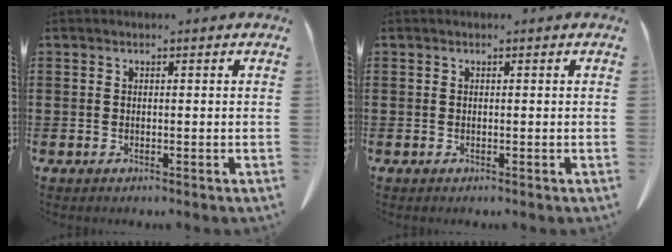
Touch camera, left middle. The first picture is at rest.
{"total": 0.0}